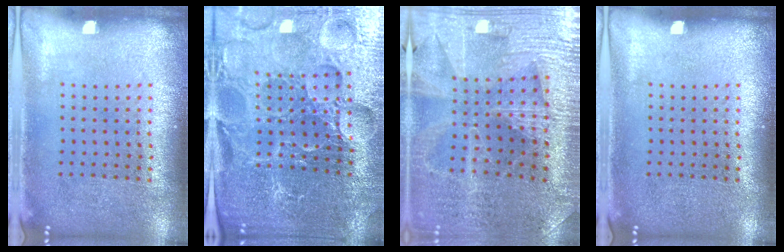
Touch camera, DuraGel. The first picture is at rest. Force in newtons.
{"total": 4.7, "press": 4.5, "slide": 1.2}
{"total": 3.0, "press": 3.0, "slide": 0.5}
{"total": 0.0}